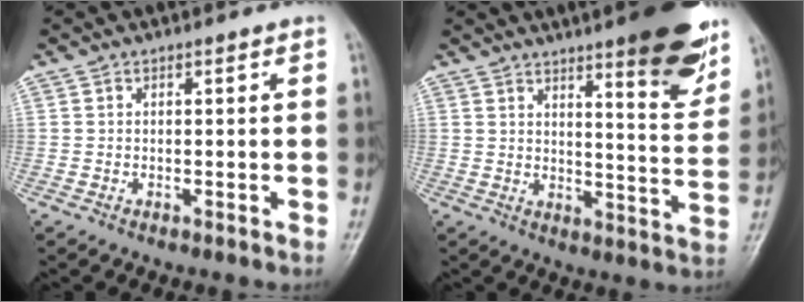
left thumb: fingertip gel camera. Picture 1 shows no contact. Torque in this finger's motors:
{"motor_torque": [3.86, 1.14, 1.29, -1.48, 0.34]}